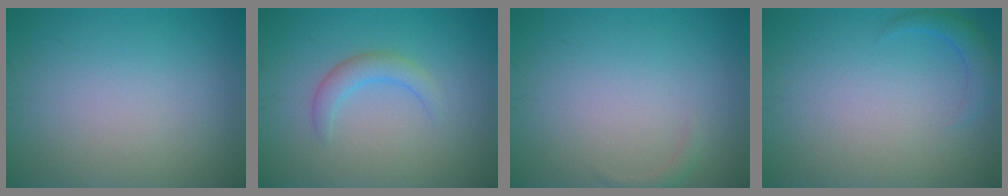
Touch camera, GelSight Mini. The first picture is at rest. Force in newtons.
{"total": 2.1, "press": 2.1, "slide": 0.2}
{"total": 0.7, "press": 0.7, "slide": 0.1}
{"total": 1.6, "press": 1.6, "slide": 0.2}